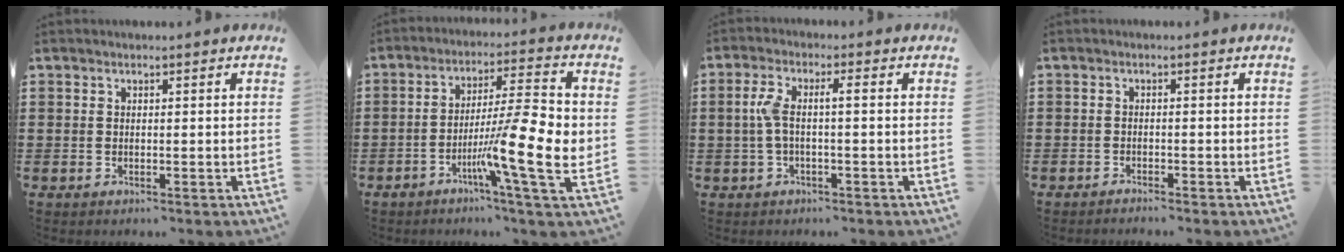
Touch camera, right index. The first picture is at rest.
{"total": 13.1, "force": [-2.8, 1.4, 12.7], "torque": [-0.222, -0.013, -0.054]}
{"total": 4.5, "force": [-0.4, 0.9, 4.4], "torque": [-0.109, -0.006, -0.021]}
{"total": 1.2, "force": [-1.2, 0.0, 0.0], "torque": [-0.003, 0.003, -0.024]}